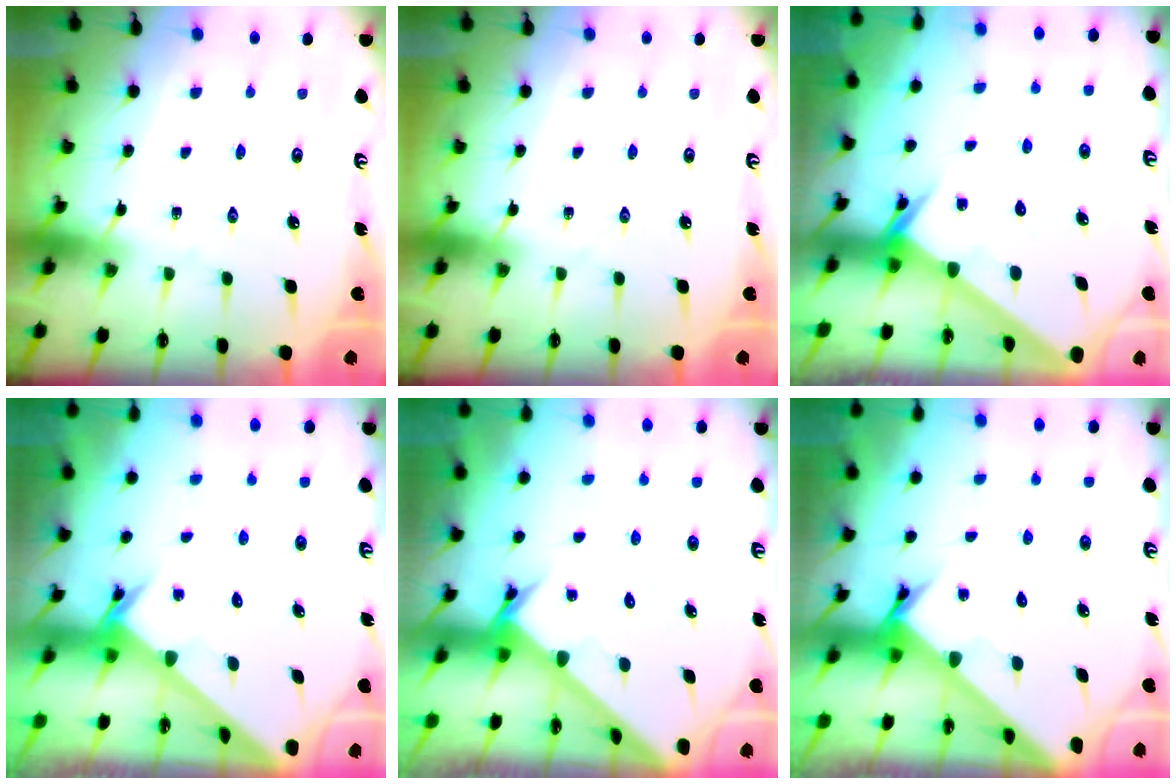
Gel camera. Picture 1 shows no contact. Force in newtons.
{"total": 0.0}
{"total": 2.5, "press": 2.5, "slide": 0.1}
{"total": 2.4, "press": 2.4, "slide": 0.2}
{"total": 2.5, "press": 2.5, "slide": 0.2}
{"total": 2.3, "press": 2.3, "slide": 0.1}